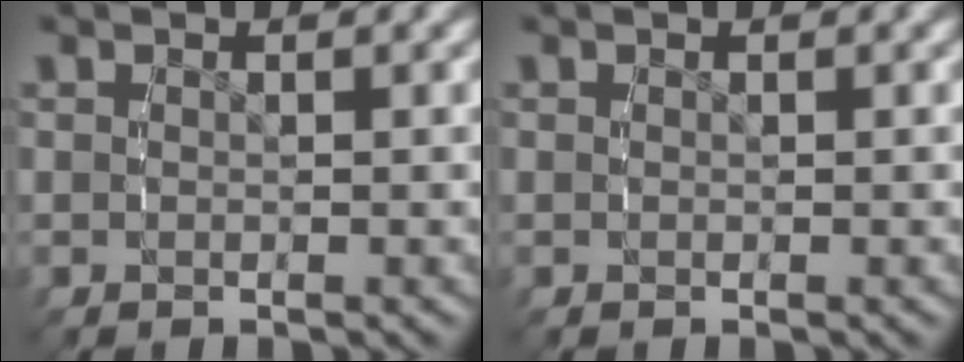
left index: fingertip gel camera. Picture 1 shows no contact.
{"total": 0.0}